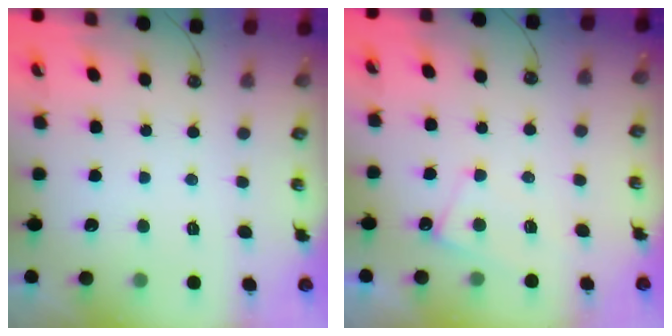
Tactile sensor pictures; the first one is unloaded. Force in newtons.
{"total": 3.8, "press": 3.8, "slide": 0.5}